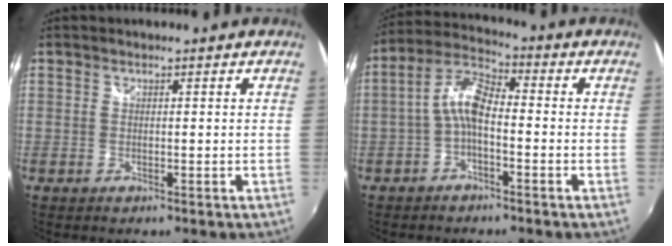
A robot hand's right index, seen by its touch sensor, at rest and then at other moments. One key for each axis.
{"total": 7.0, "fx": -1.8, "fy": 2.9, "fz": 6.1, "tx": -0.137, "ty": 0.022, "tz": -0.039}